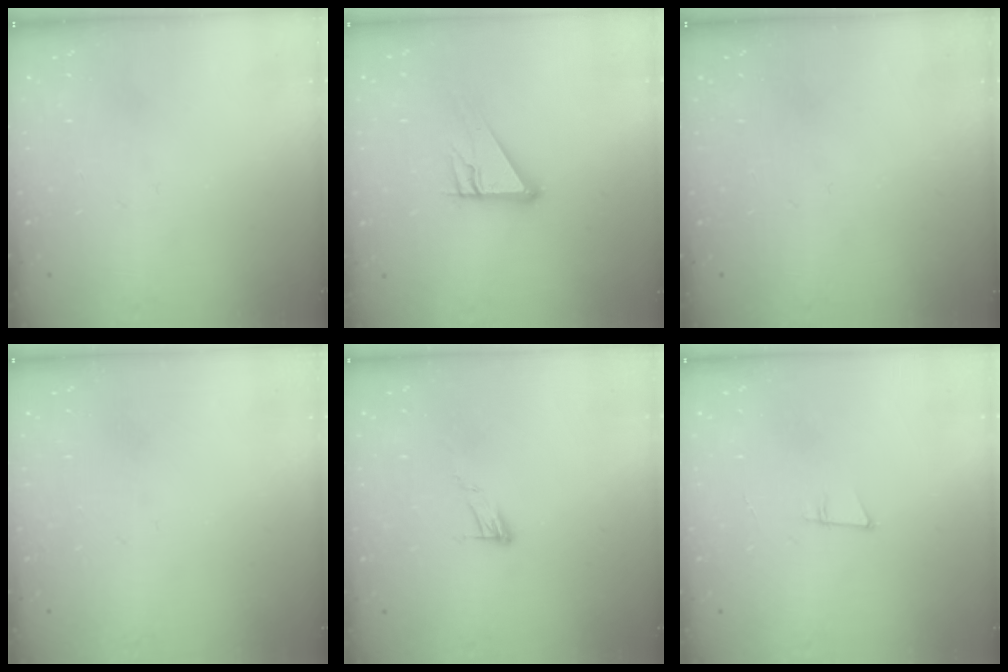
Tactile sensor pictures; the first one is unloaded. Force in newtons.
{"total": 10.2, "press": 10.2, "slide": 1.0}
{"total": 0.0}
{"total": 1.6, "press": 1.6, "slide": 0.1}
{"total": 6.1, "press": 6.1, "slide": 0.3}
{"total": 5.7, "press": 4.9, "slide": 2.8}